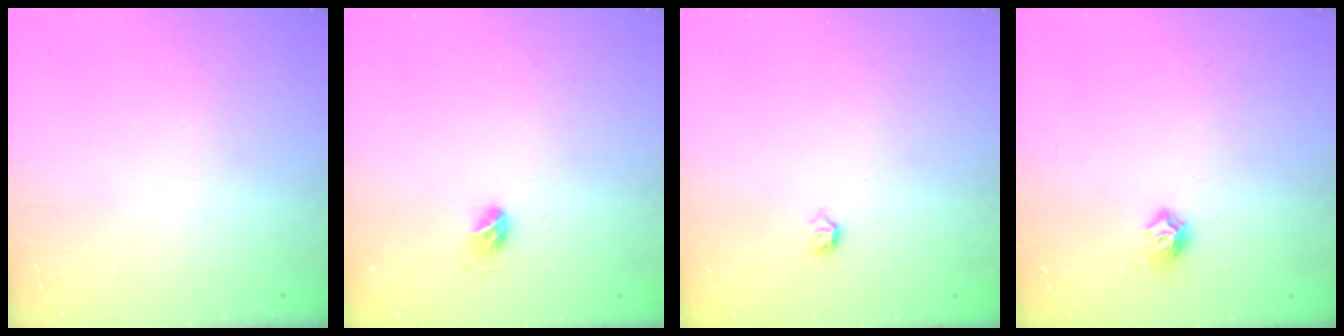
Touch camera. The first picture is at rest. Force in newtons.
{"total": 4.9, "press": 4.8, "slide": 1.1}
{"total": 3.4, "press": 3.3, "slide": 0.7}
{"total": 6.8, "press": 6.7, "slide": 0.8}